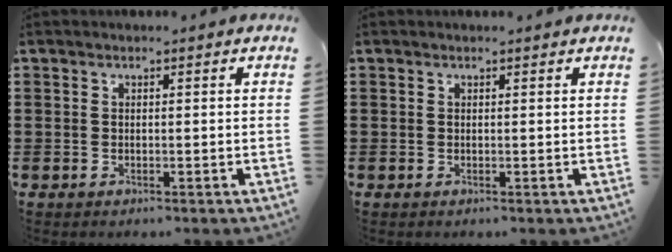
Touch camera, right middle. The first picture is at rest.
{"total": 0.0}